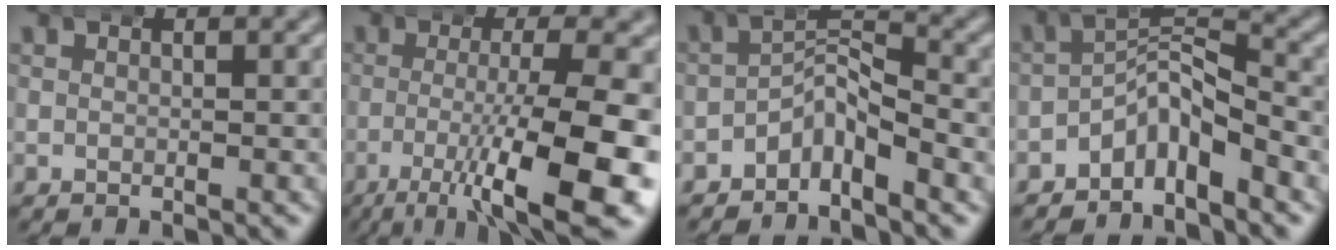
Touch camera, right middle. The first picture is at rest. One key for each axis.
{"total": 10.7, "fx": -3.6, "fy": 3.0, "fz": 9.6, "tx": -0.143, "ty": -0.024, "tz": -0.038}
{"total": 3.7, "fx": -2.1, "fy": 1.9, "fz": 2.3, "tx": -0.021, "ty": 0.005, "tz": -0.046}
{"total": 5.7, "fx": -2.8, "fy": 3.2, "fz": 3.8, "tx": -0.045, "ty": -0.003, "tz": -0.053}